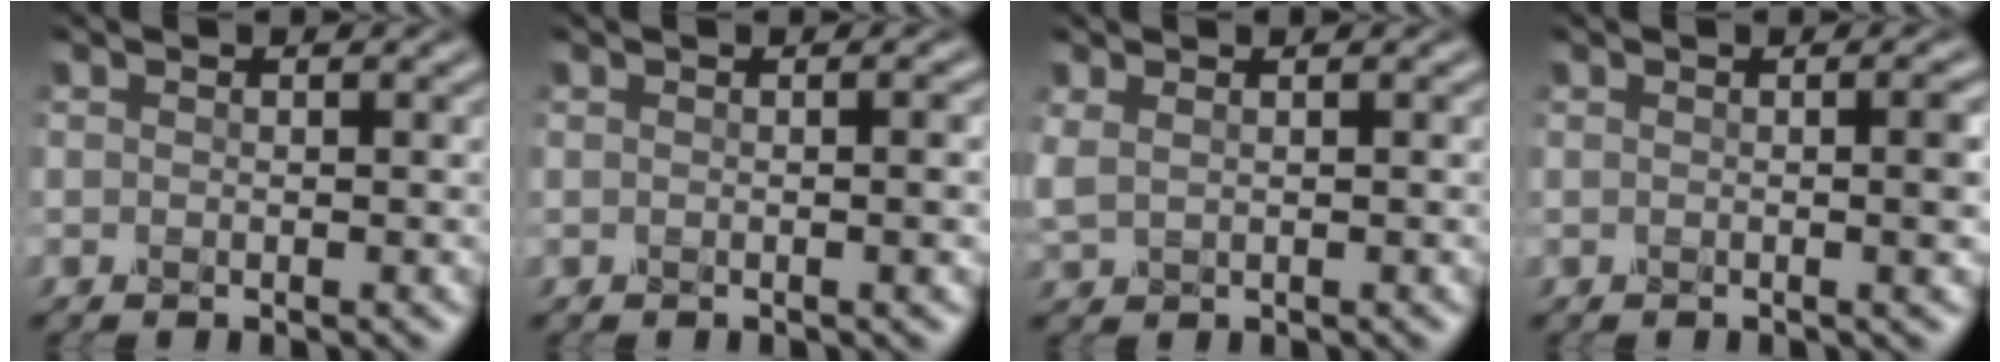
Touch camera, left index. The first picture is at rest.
{"total": 1.9, "force": [0.0, 0.6, 1.8], "torque": [-0.018, 0.004, -0.004]}
{"total": 1.4, "force": [0.7, 0.7, 1.0], "torque": [-0.028, 0.002, 0.017]}
{"total": 2.8, "force": [0.1, 0.8, 2.6], "torque": [-0.026, 0.004, -0.004]}